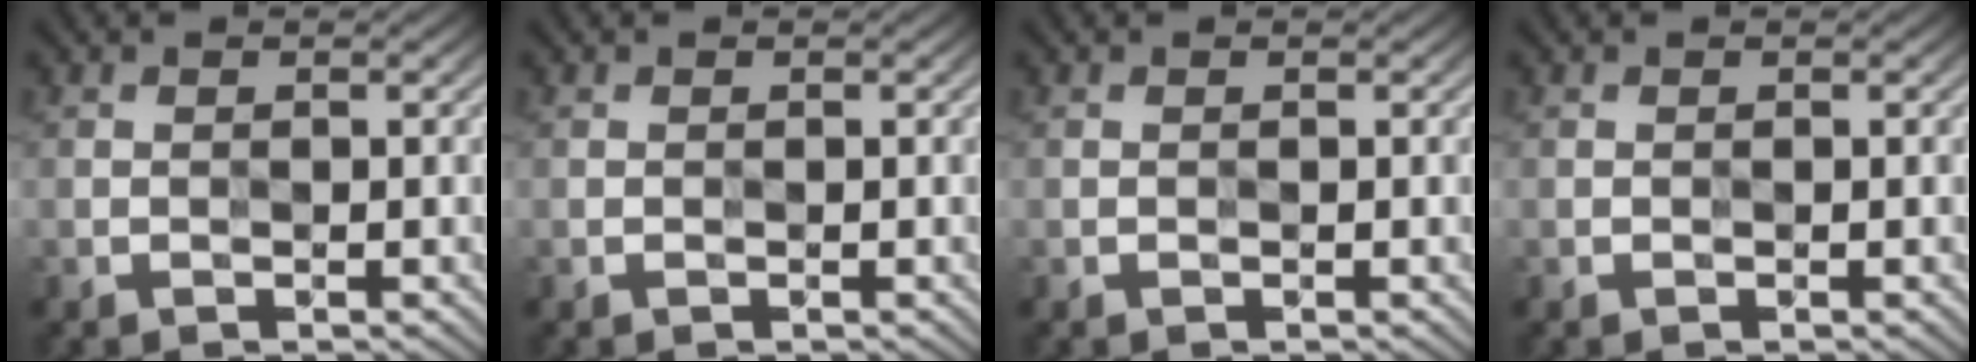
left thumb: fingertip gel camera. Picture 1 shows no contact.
{"total": 0.0}
{"total": 0.0}
{"total": 0.0}